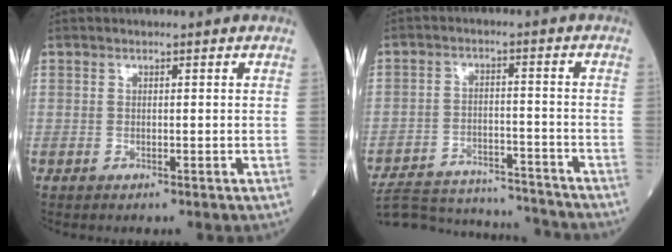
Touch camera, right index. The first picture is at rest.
{"total": 18.1, "force": [-17.4, 2.8, 4.4], "torque": [-0.101, -0.001, -0.255]}